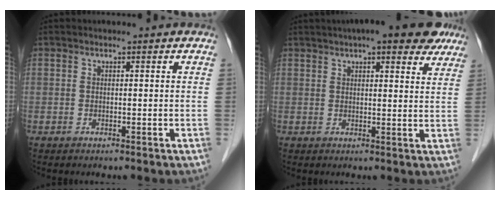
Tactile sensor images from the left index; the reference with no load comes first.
{"total": 13.0, "force": [9.8, 3.1, 7.9], "torque": [-0.108, 0.023, 0.121]}